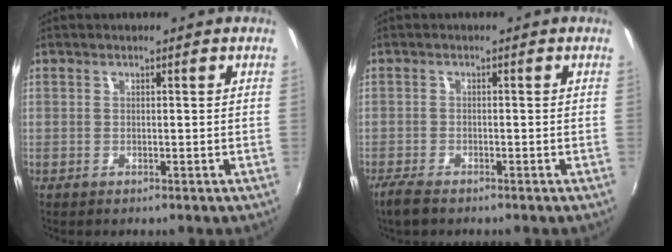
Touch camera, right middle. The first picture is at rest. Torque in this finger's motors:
{"motor_torque": [0.44, -0.43, 0.04, 0.01]}